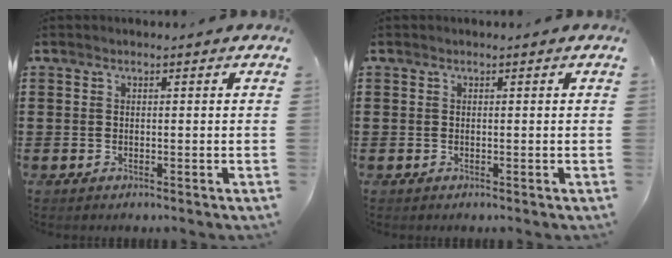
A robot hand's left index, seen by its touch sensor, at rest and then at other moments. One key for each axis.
{"total": 0.0}